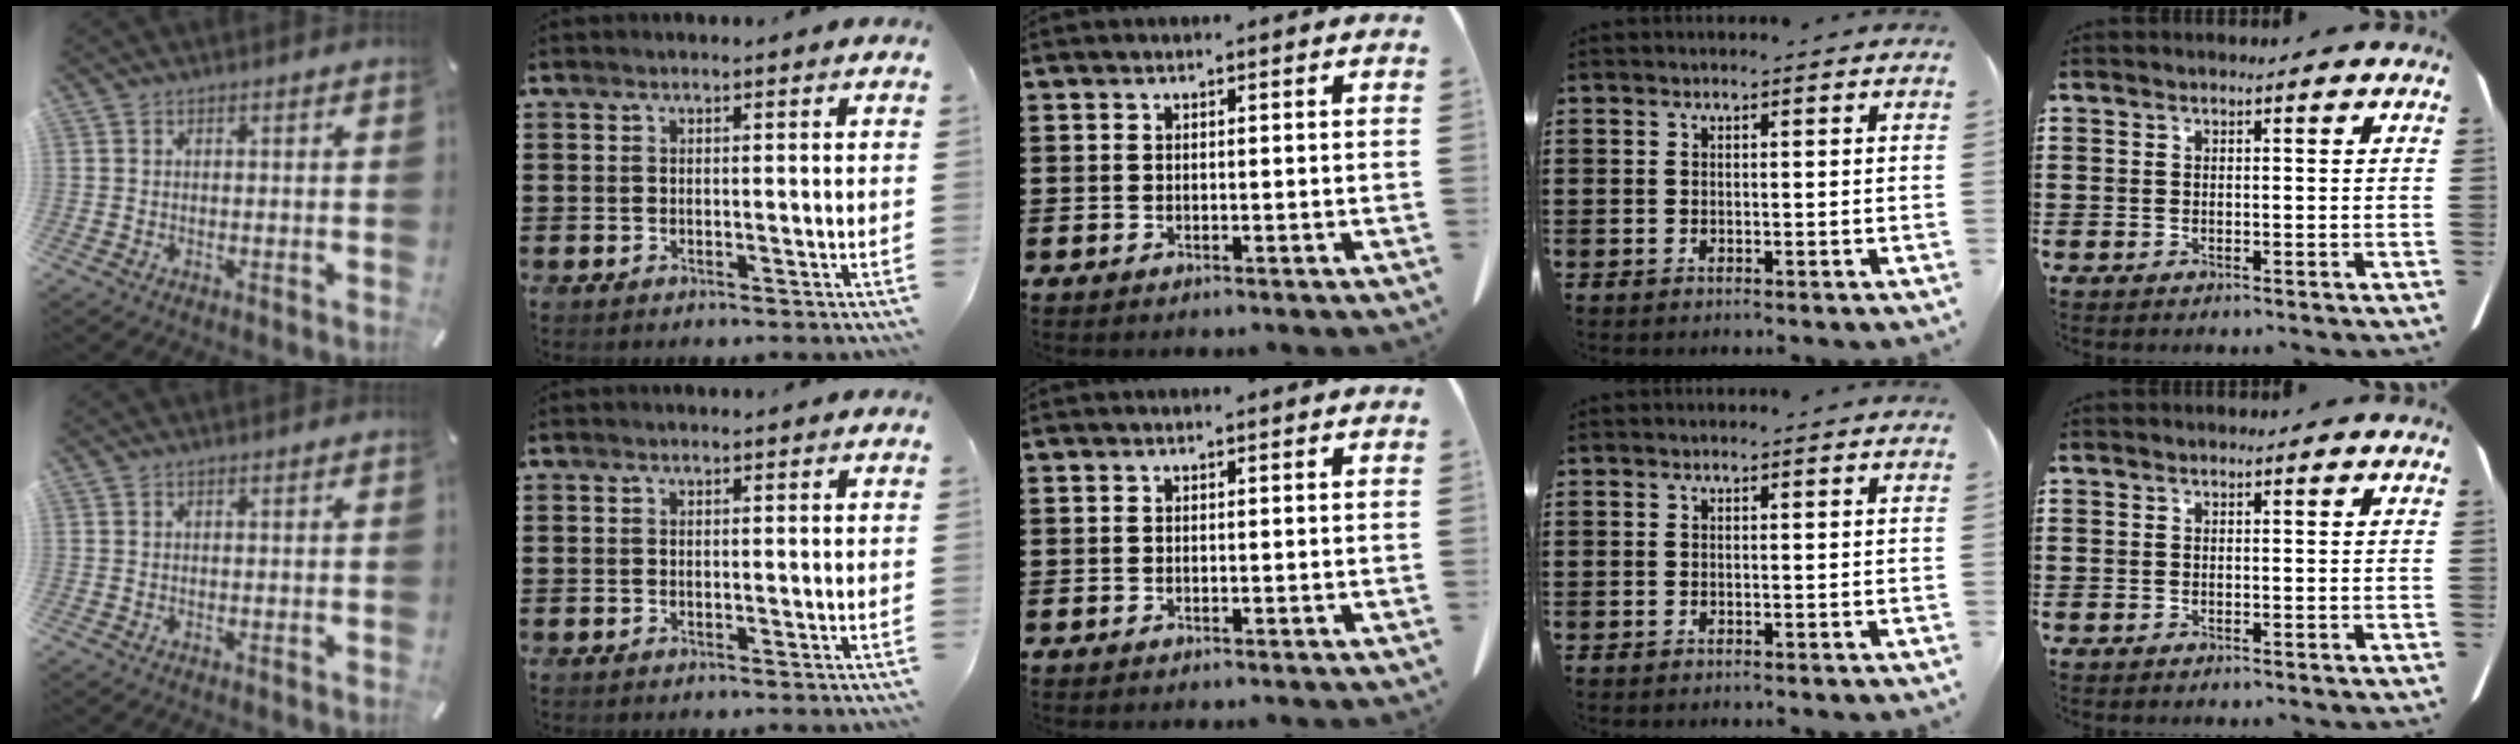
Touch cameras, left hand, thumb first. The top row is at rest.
{}